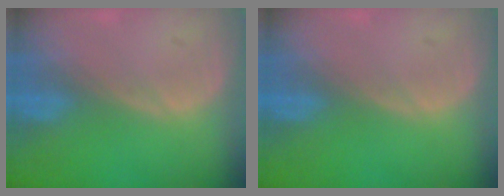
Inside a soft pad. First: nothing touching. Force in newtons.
{"total": 0.0}